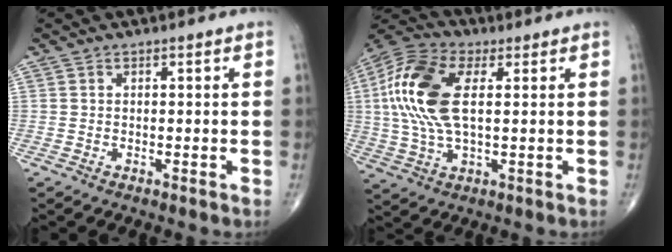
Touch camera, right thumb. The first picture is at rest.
{"total": 16.1, "force": [2.6, 7.8, 13.8], "torque": [-0.310, 0.013, 0.044]}